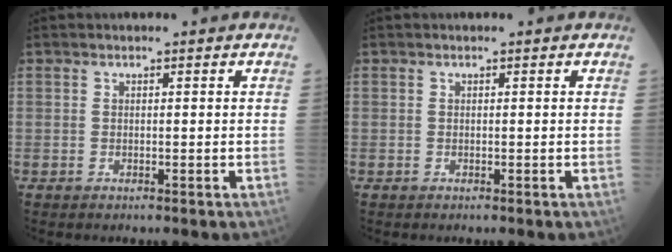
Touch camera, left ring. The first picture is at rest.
{"total": 0.0}